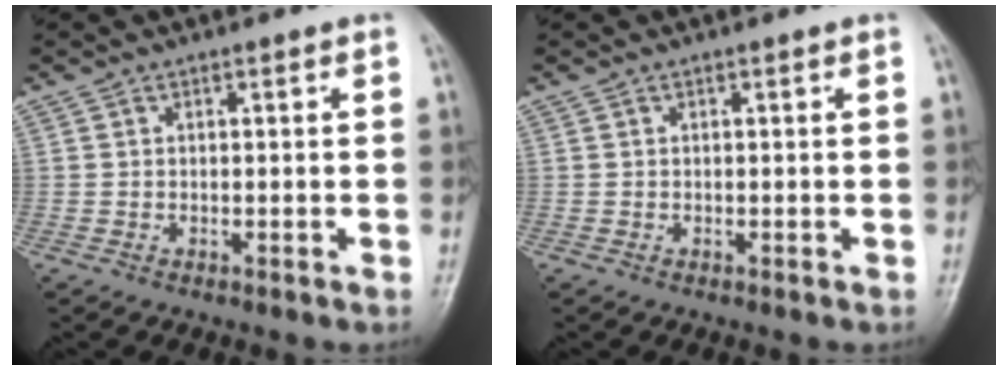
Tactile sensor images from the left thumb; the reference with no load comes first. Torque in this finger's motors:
{"motor_torque": [-0.03, 0.04, -0.05, -0.09, 0.00]}